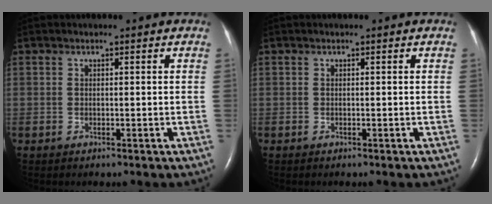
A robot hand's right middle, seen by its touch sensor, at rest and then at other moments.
{"total": 0.0}